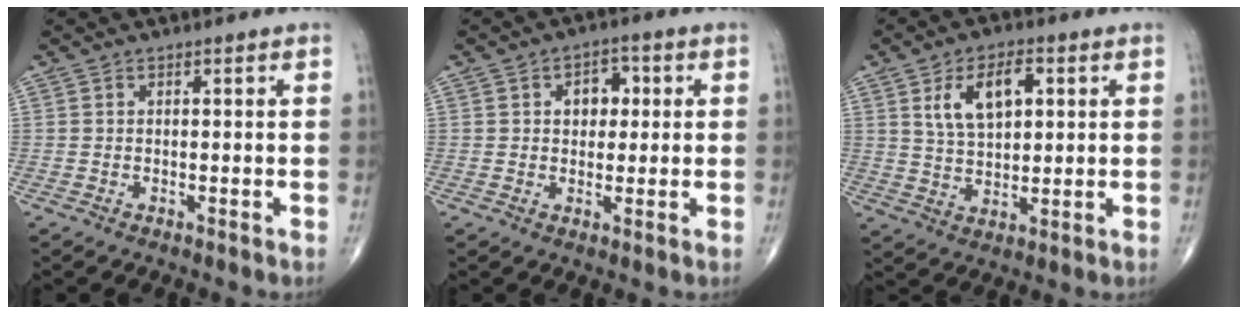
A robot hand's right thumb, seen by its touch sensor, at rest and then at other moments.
{"total": 5.1, "force": [1.0, 3.7, 3.4], "torque": [-0.017, 0.005, 0.010]}
{"total": 9.7, "force": [3.2, 5.3, 7.5], "torque": [-0.113, -0.003, 0.059]}